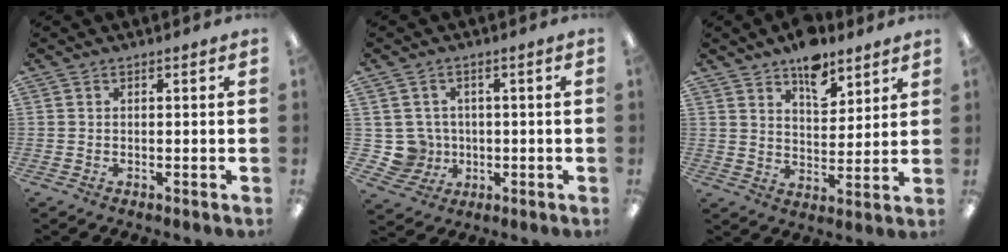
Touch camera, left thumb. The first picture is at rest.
{"total": 6.3, "force": [0.2, 6.2, 1.0], "torque": [-0.043, 0.007, 0.010]}
{"total": 9.6, "force": [7.1, 4.8, 4.4], "torque": [-0.045, -0.044, 0.120]}